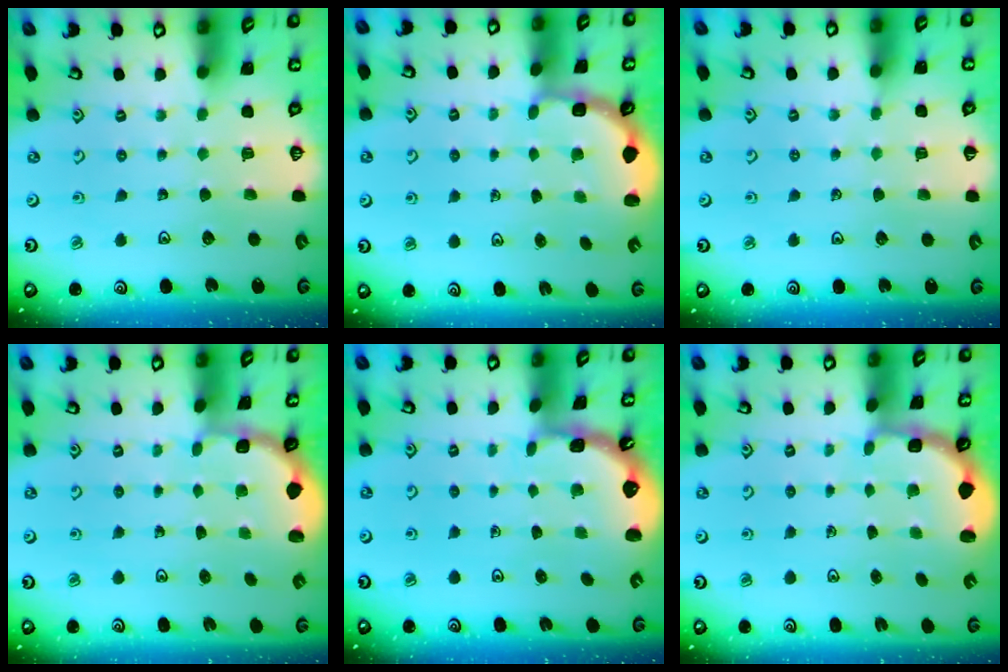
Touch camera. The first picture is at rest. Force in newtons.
{"total": 2.8, "press": 2.5, "slide": 1.4}
{"total": 2.5, "press": 2.5, "slide": 0.4}
{"total": 1.8, "press": 1.7, "slide": 0.7}
{"total": 1.2, "press": 1.2, "slide": 0.1}
{"total": 2.7, "press": 2.1, "slide": 1.7}